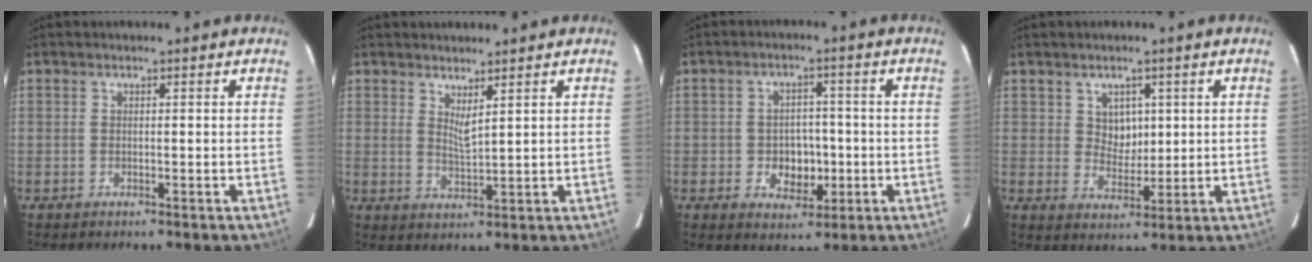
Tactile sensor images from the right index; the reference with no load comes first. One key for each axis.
{"total": 3.1, "fx": 2.2, "fy": 0.4, "fz": 2.2, "tx": -0.038, "ty": -0.007, "tz": 0.036}
{"total": 6.0, "fx": -1.3, "fy": 4.9, "fz": 3.2, "tx": -0.062, "ty": 0.008, "tz": -0.010}
{"total": 4.3, "fx": 1.6, "fy": 3.7, "fz": 1.6, "tx": -0.022, "ty": 0.004, "tz": 0.034}